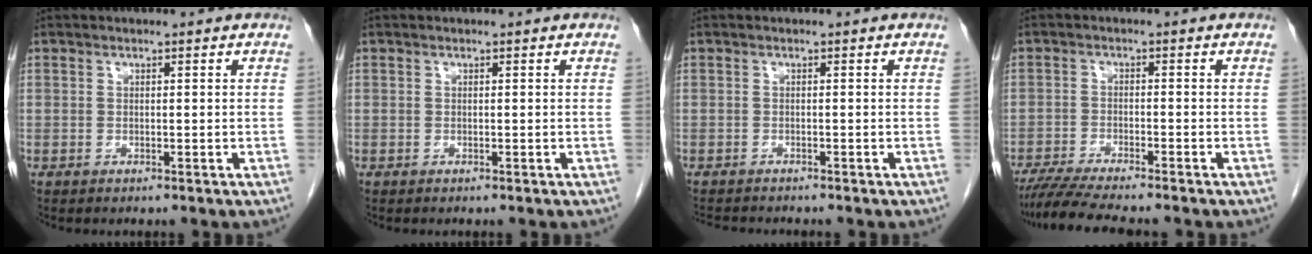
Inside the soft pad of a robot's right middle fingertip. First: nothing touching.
{"total": 0.0}
{"total": 3.6, "force": [-3.4, 0.4, 1.0], "torque": [-0.016, -0.012, -0.052]}
{"total": 8.1, "force": [-7.1, -0.1, 3.9], "torque": [-0.068, -0.022, -0.117]}